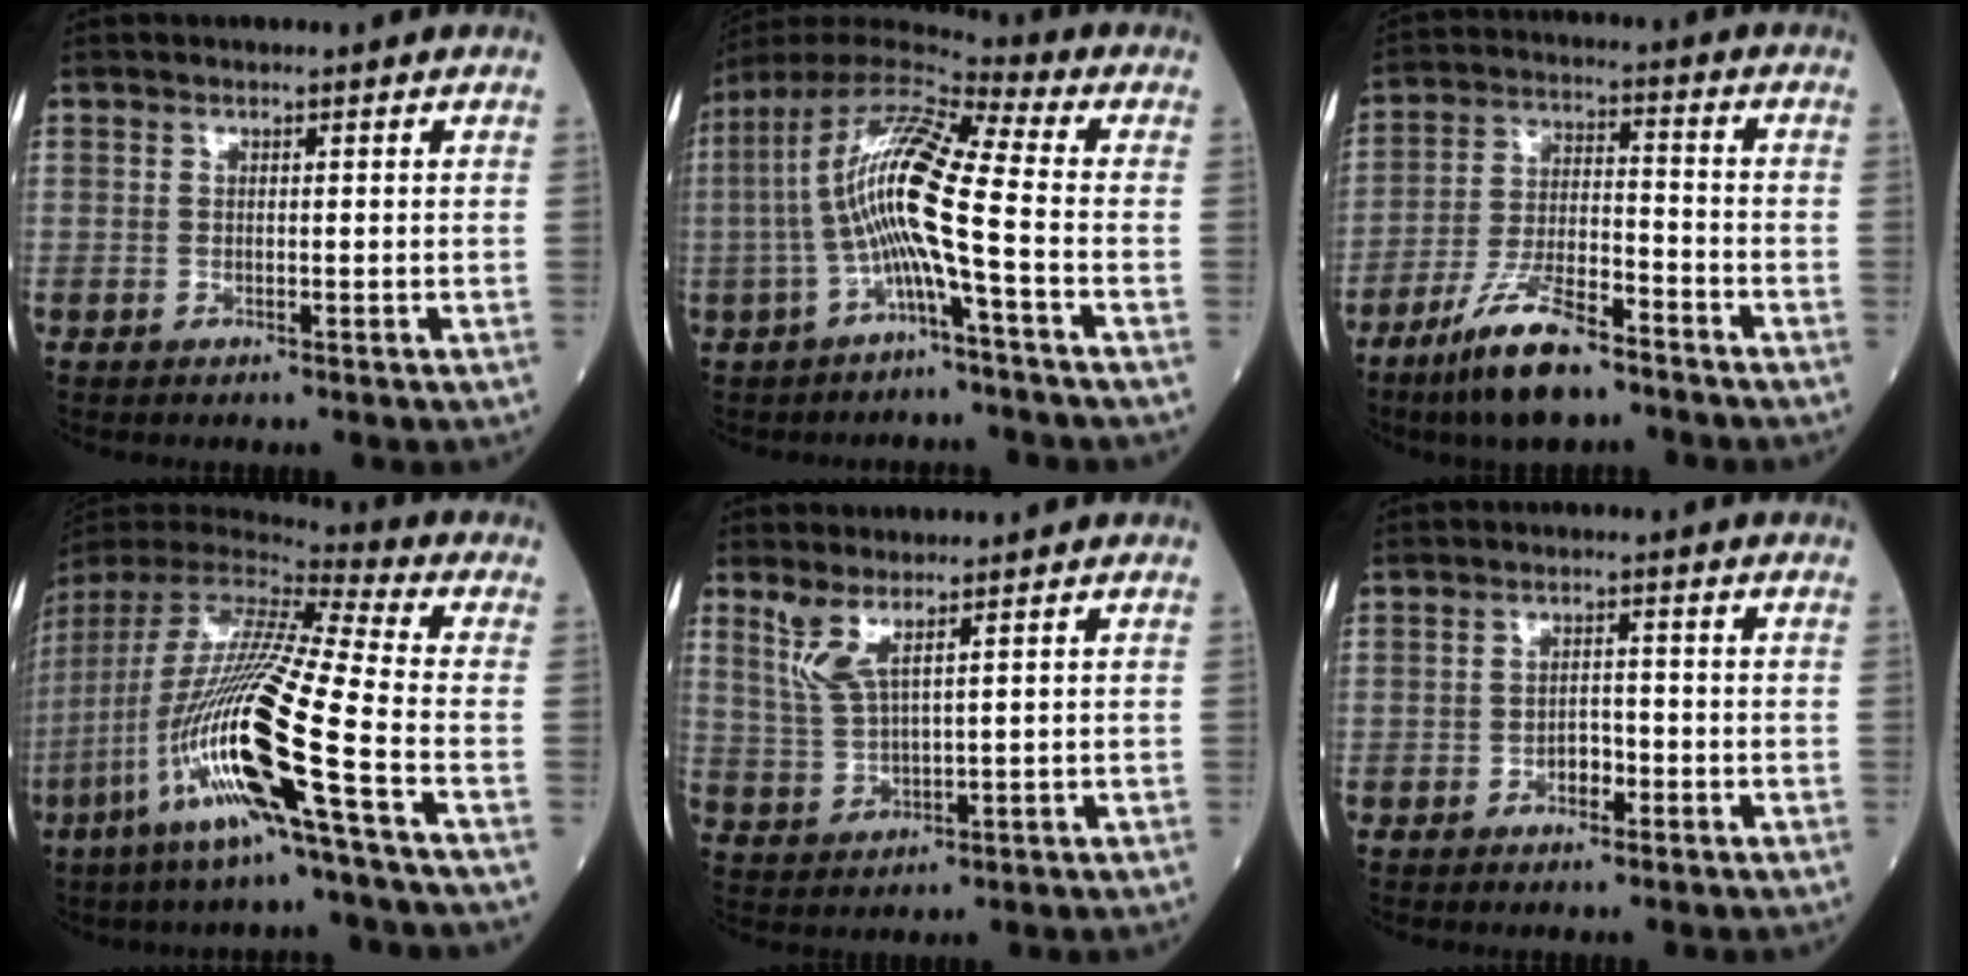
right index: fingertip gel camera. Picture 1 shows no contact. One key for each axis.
{"total": 13.1, "fx": -2.1, "fy": 0.4, "fz": 12.9, "tx": -0.258, "ty": 0.024, "tz": -0.054}
{"total": 11.5, "fx": -8.3, "fy": 2.6, "fz": 7.5, "tx": -0.151, "ty": -0.016, "tz": -0.156}
{"total": 21.9, "fx": -8.0, "fy": -0.2, "fz": 20.4, "tx": -0.438, "ty": -0.040, "tz": -0.165}
{"total": 4.4, "fx": 2.7, "fy": 0.6, "fz": 3.4, "tx": -0.086, "ty": -0.001, "tz": 0.067}
{"total": 2.4, "fx": -1.3, "fy": 1.3, "fz": 1.5, "tx": -0.020, "ty": 0.007, "tz": -0.024}